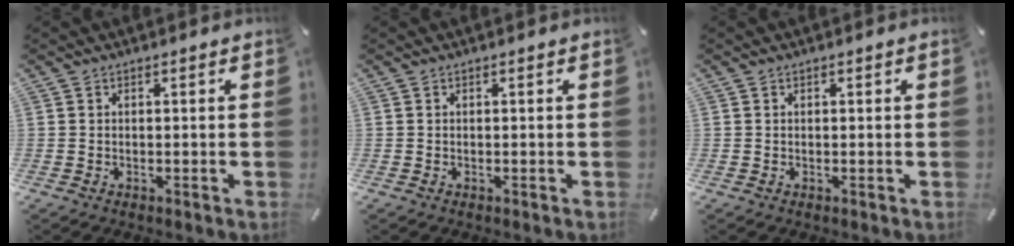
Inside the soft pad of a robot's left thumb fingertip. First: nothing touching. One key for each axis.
{"total": 0.0}
{"total": 0.0}